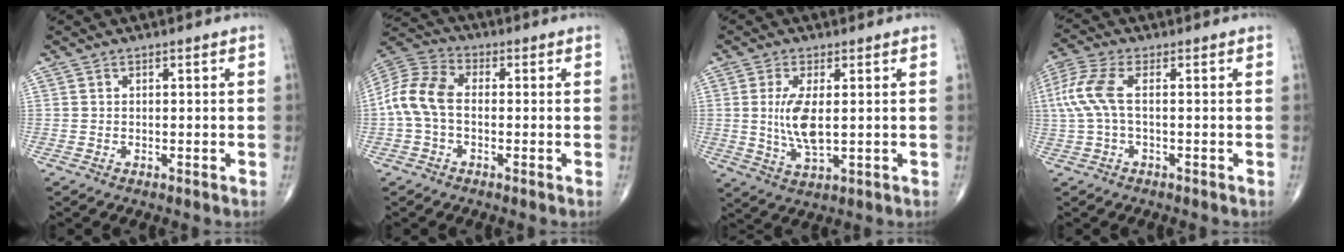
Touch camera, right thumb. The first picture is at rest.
{"total": 9.8, "force": [-0.8, 6.2, 7.5], "torque": [-0.157, 0.028, -0.028]}
{"total": 7.6, "force": [0.7, 2.8, 7.0], "torque": [-0.147, -0.016, 0.019]}
{"total": 7.7, "force": [0.5, 3.1, 7.1], "torque": [-0.197, 0.021, 0.009]}